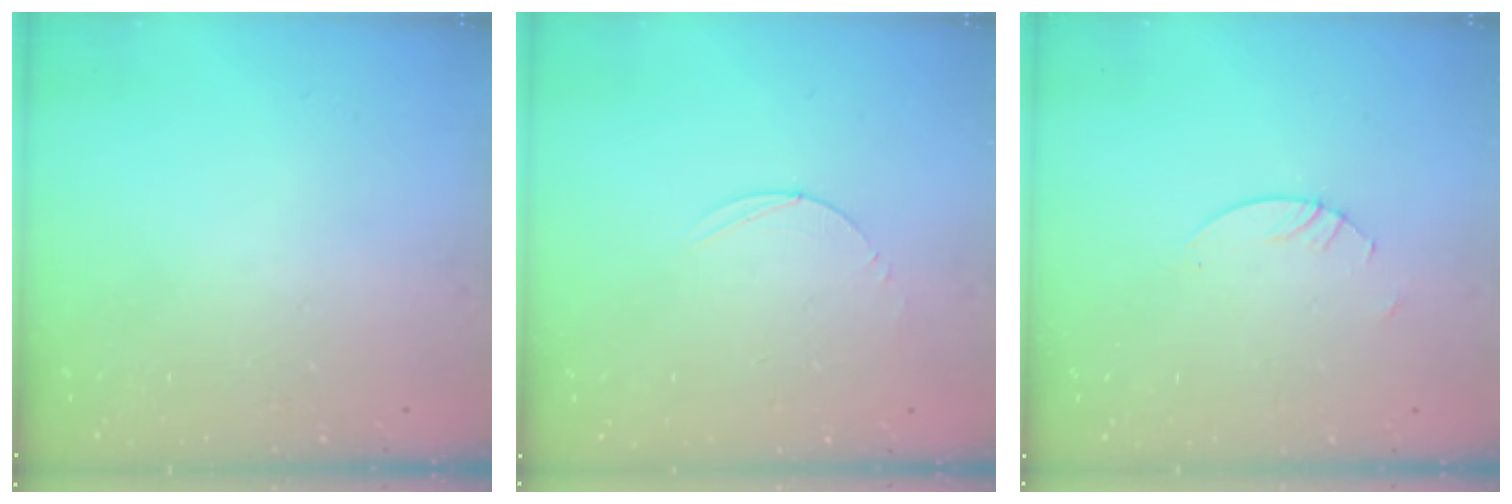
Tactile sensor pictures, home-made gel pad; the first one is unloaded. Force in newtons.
{"total": 2.8, "press": 2.8, "slide": 0.3}
{"total": 2.7, "press": 2.7, "slide": 0.2}